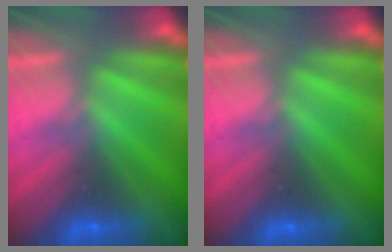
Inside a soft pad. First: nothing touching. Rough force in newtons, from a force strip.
{"total": 0.0}